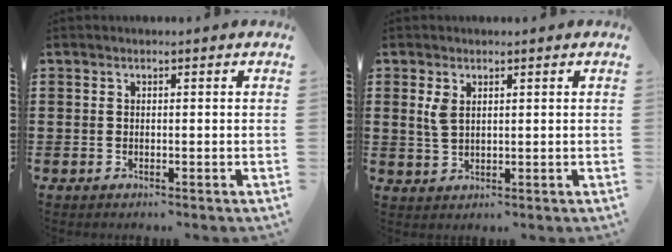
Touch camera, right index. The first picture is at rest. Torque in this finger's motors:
{"motor_torque": [0.17, -0.03, 0.11, 0.05]}